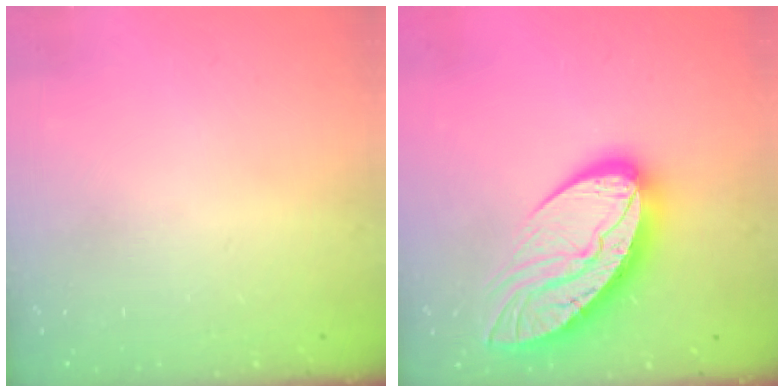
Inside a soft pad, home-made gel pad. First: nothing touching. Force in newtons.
{"total": 16.2, "press": 16.2, "slide": 1.4}